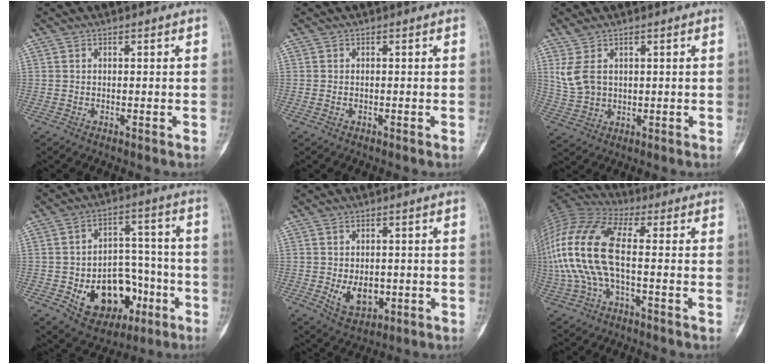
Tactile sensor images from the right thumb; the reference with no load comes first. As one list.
[{"total": 0.5, "force": [-0.2, 0.3, 0.3], "torque": [-0.007, 0.002, -0.004]}, {"total": 5.6, "force": [1.8, 3.8, 3.7], "torque": [-0.077, -0.004, 0.050]}, {"total": 16.7, "force": [-5.4, 11.9, 10.4], "torque": [-0.111, 0.048, -0.065]}, {"total": 6.8, "force": [-1.1, 4.6, 4.9], "torque": [-0.062, -0.006, -0.005]}, {"total": 16.6, "force": [-1.0, 6.5, 15.2], "torque": [-0.352, 0.033, -0.024]}]